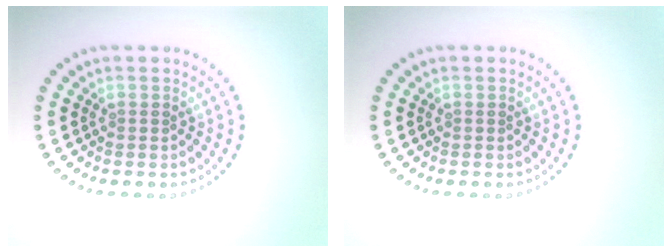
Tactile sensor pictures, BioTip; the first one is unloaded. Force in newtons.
{"total": 0.0}